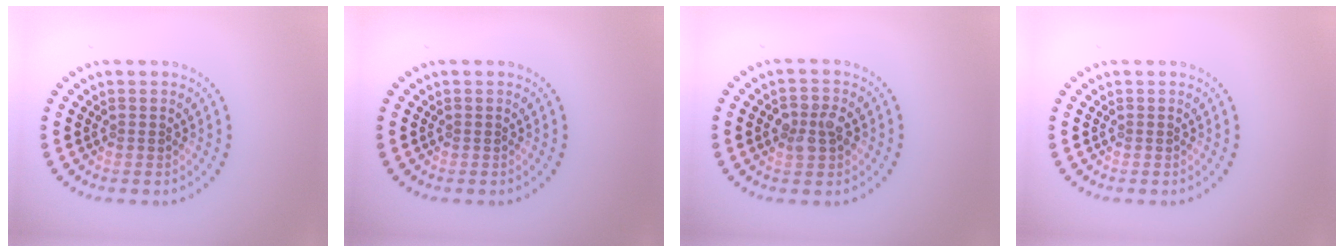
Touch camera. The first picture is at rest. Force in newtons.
{"total": 0.0}
{"total": 2.4, "press": 2.4, "slide": 0.2}
{"total": 0.0}